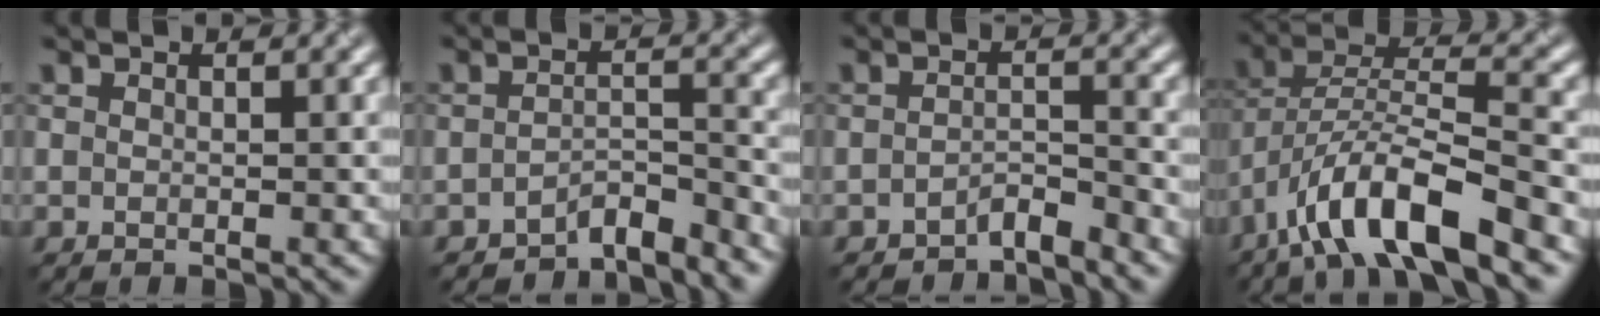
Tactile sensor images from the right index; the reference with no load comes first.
{"total": 3.4, "force": [-3.1, 0.6, 1.3], "torque": [-0.017, 0.008, -0.056]}
{"total": 2.0, "force": [-1.8, 0.4, 0.8], "torque": [-0.014, 0.008, -0.034]}
{"total": 9.3, "force": [-5.9, 2.3, 6.8], "torque": [-0.116, 0.011, -0.108]}